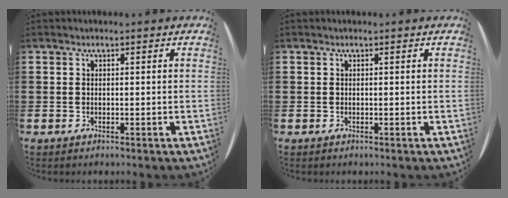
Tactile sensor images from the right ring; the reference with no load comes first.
{"total": 0.0}